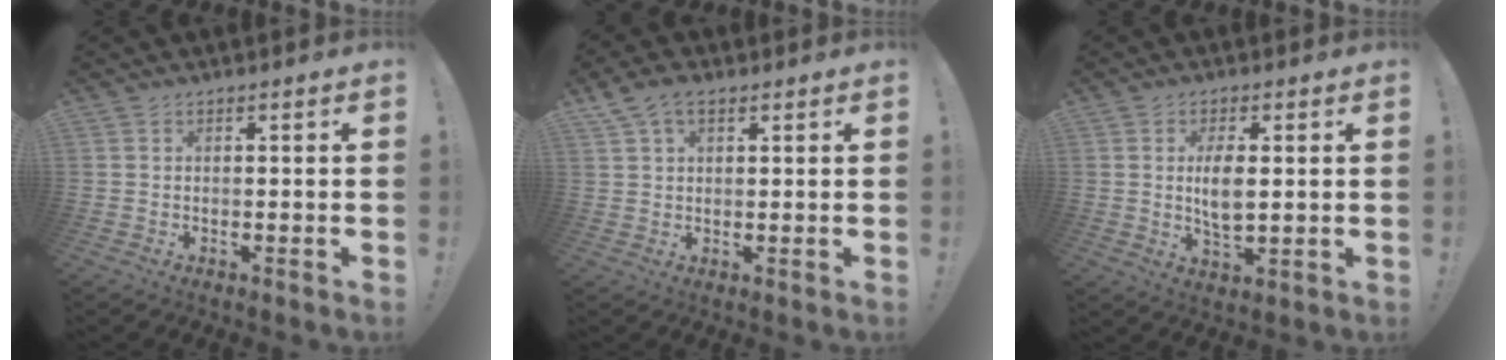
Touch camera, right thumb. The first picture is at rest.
{"total": 5.6, "force": [3.0, 3.3, 3.4], "torque": [-0.065, 0.000, 0.060]}
{"total": 6.4, "force": [0.8, 3.1, 5.5], "torque": [-0.104, -0.006, 0.009]}